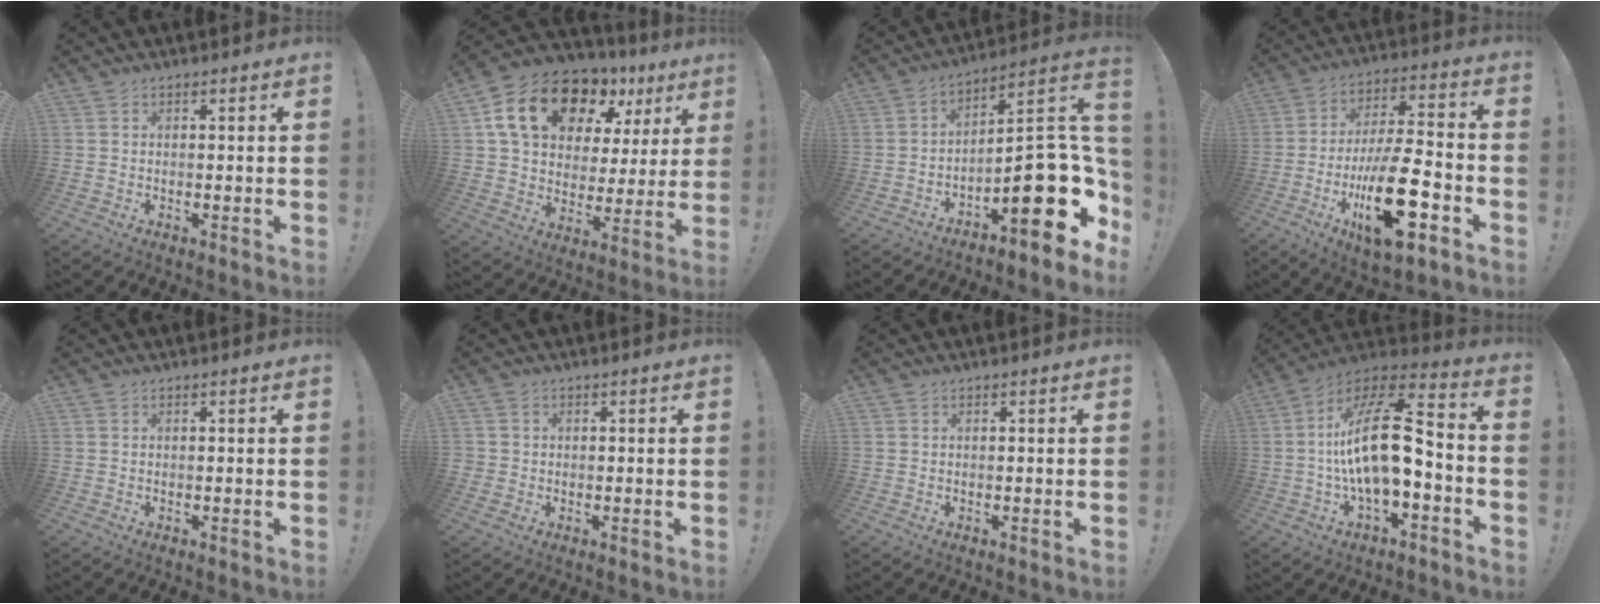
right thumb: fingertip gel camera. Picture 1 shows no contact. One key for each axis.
{"total": 20.4, "fx": 11.2, "fy": 11.8, "fz": 12.2, "tx": -0.204, "ty": -0.047, "tz": 0.206}
{"total": 20.6, "fx": -5.5, "fy": 8.0, "fz": 18.1, "tx": -0.243, "ty": 0.024, "tz": -0.076}
{"total": 21.7, "fx": -7.7, "fy": 8.1, "fz": 18.5, "tx": -0.323, "ty": 0.040, "tz": -0.117}
{"total": 0.0}
{"total": 1.1, "fx": 0.0, "fy": 1.1, "fz": 0.2, "tx": -0.002, "ty": 0.000, "tz": 0.001}
{"total": 0.0}
{"total": 22.0, "fx": -0.8, "fy": 8.8, "fz": 20.2, "tx": -0.375, "ty": 0.015, "tz": -0.013}